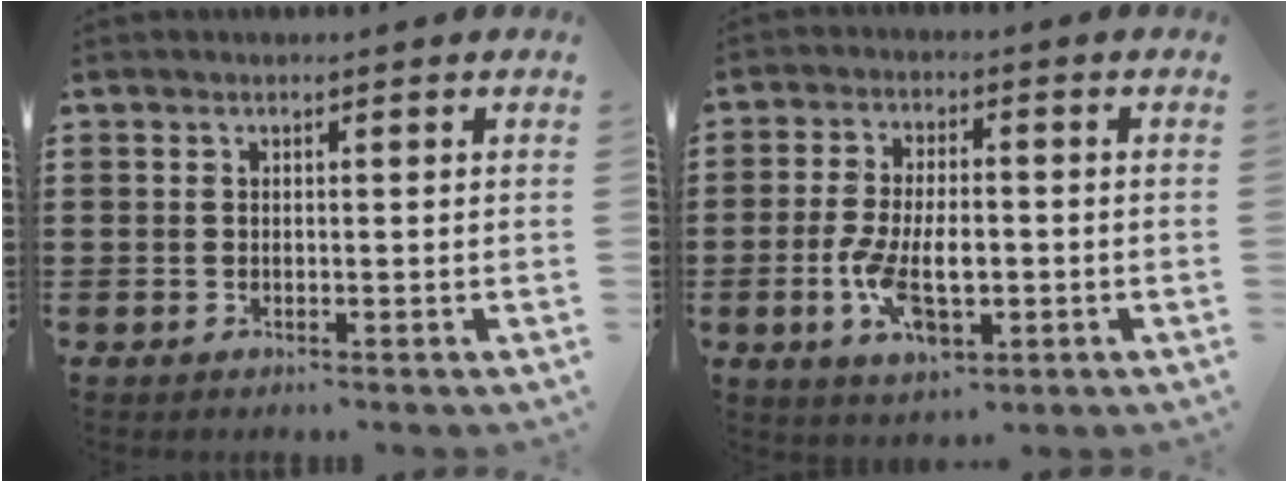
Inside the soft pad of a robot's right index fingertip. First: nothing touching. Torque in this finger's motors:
{"motor_torque": [2.14, 0.00, 0.37, 0.21]}